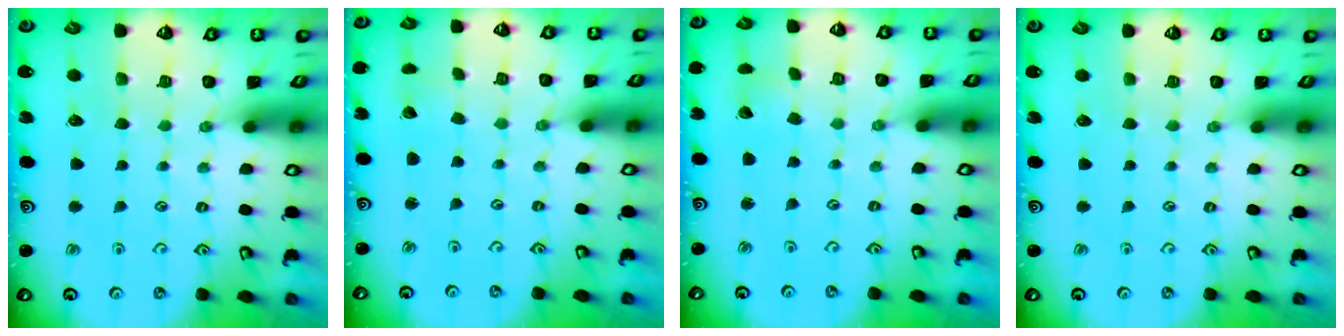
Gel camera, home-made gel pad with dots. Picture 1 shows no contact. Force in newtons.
{"total": 1.3, "press": 1.3, "slide": 0.0}
{"total": 2.9, "press": 2.9, "slide": 0.1}
{"total": 0.0}